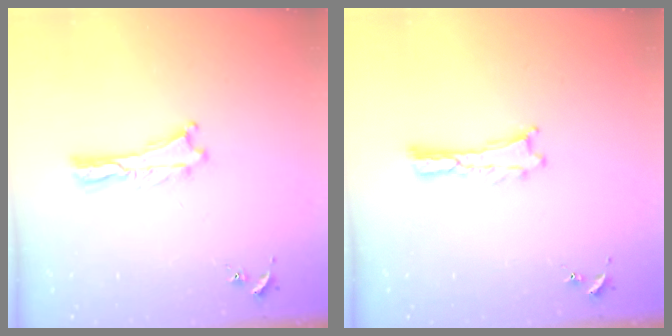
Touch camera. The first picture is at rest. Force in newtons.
{"total": 0.0}